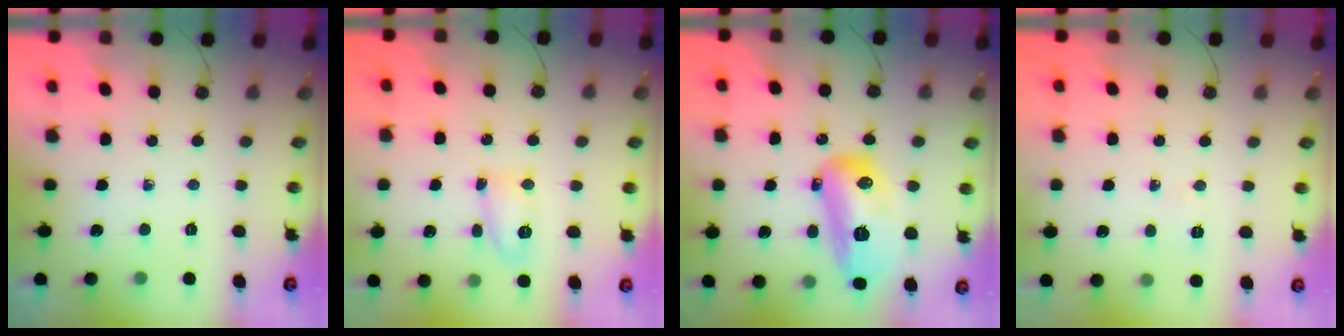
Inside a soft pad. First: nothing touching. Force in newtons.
{"total": 21.8, "press": 9.7, "slide": 19.6}
{"total": 17.4, "press": 17.1, "slide": 3.1}
{"total": 2.6, "press": 2.4, "slide": 0.9}